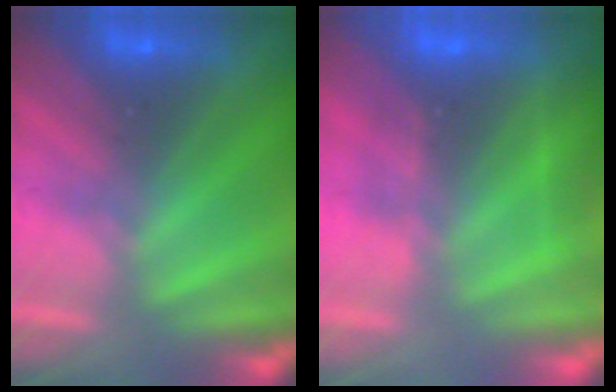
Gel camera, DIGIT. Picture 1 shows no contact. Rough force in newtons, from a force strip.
{"total": 2.9}